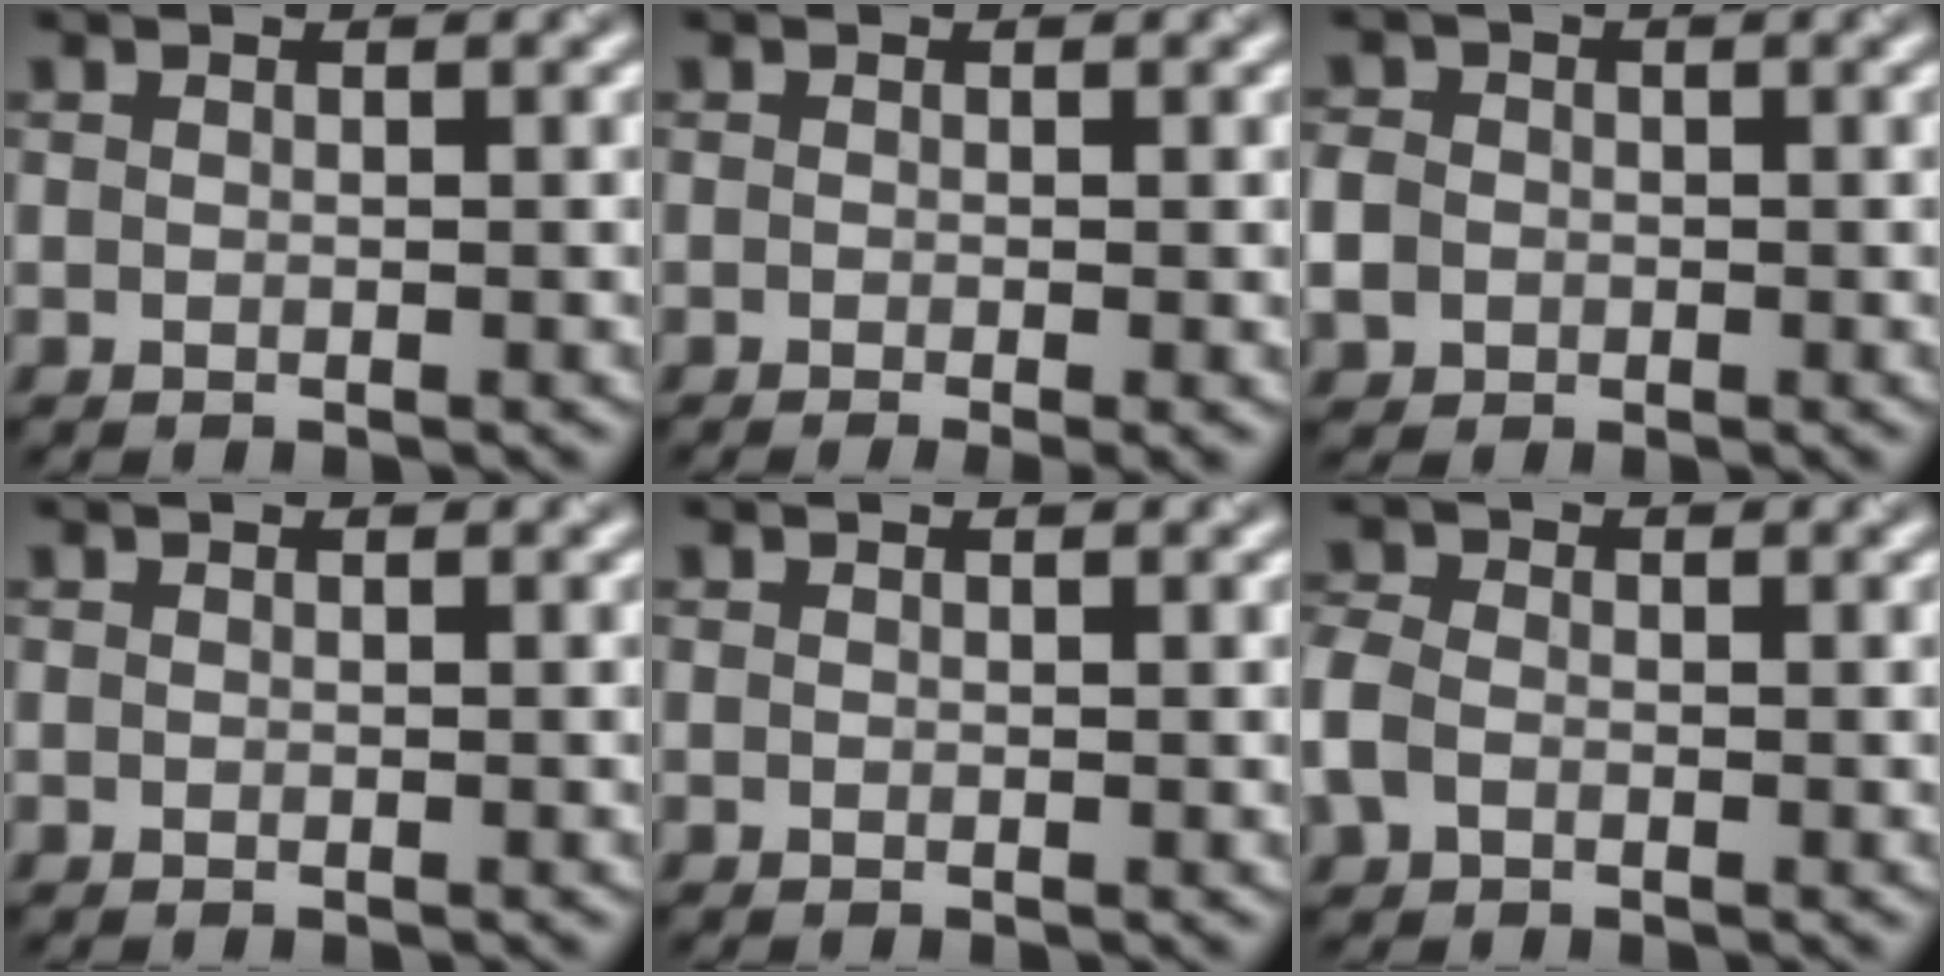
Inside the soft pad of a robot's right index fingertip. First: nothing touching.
{"total": 1.8, "force": [-0.5, 0.5, 1.7], "torque": [-0.017, -0.010, -0.008]}
{"total": 3.3, "force": [-0.7, 3.0, 1.3], "torque": [-0.024, 0.000, -0.023]}
{"total": 0.0}
{"total": 0.0}
{"total": 3.0, "force": [-1.0, 2.2, 1.7], "torque": [-0.047, 0.002, -0.033]}